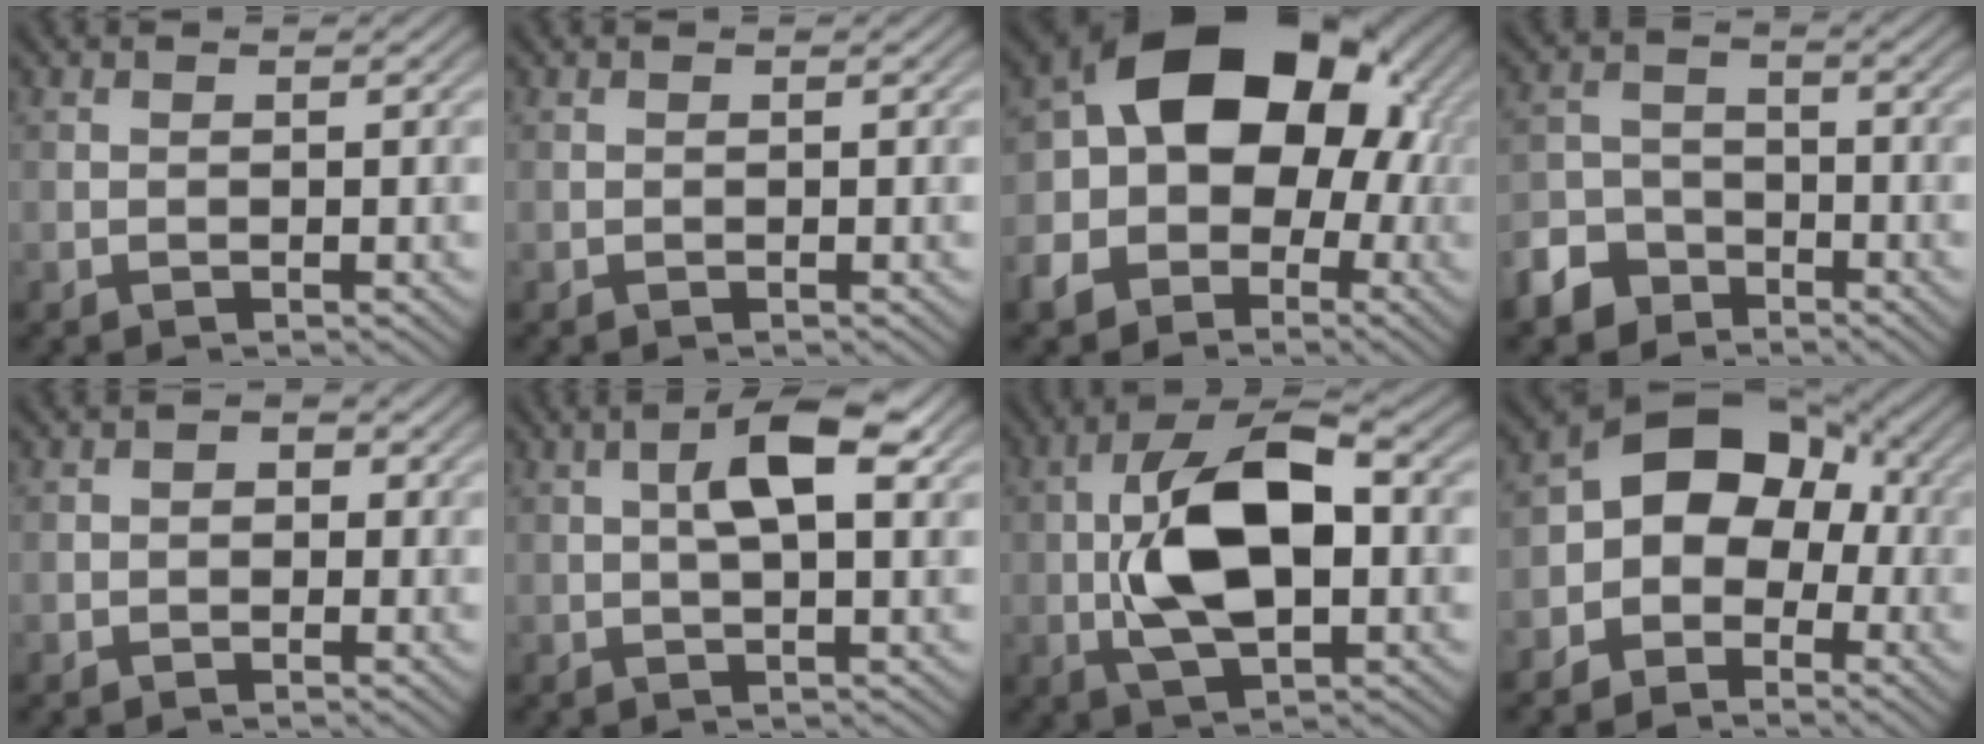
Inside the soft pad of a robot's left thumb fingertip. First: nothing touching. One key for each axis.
{"total": 0.0}
{"total": 17.1, "fx": -1.8, "fy": 13.2, "fz": 10.7, "tx": -0.185, "ty": -0.007, "tz": -0.045}
{"total": 6.0, "fx": -4.1, "fy": 3.9, "fz": 2.0, "tx": -0.050, "ty": -0.002, "tz": -0.096}
{"total": 1.6, "fx": -0.4, "fy": 1.4, "fz": 0.6, "tx": -0.002, "ty": 0.000, "tz": -0.012}
{"total": 5.1, "fx": 1.1, "fy": 1.5, "fz": 4.7, "tx": -0.086, "ty": 0.009, "tz": 0.017}
{"total": 12.8, "fx": -0.4, "fy": 6.4, "fz": 11.1, "tx": -0.214, "ty": 0.011, "tz": -0.011}
{"total": 8.6, "fx": -1.8, "fy": 6.5, "fz": 5.4, "tx": -0.077, "ty": 0.008, "tz": -0.056}